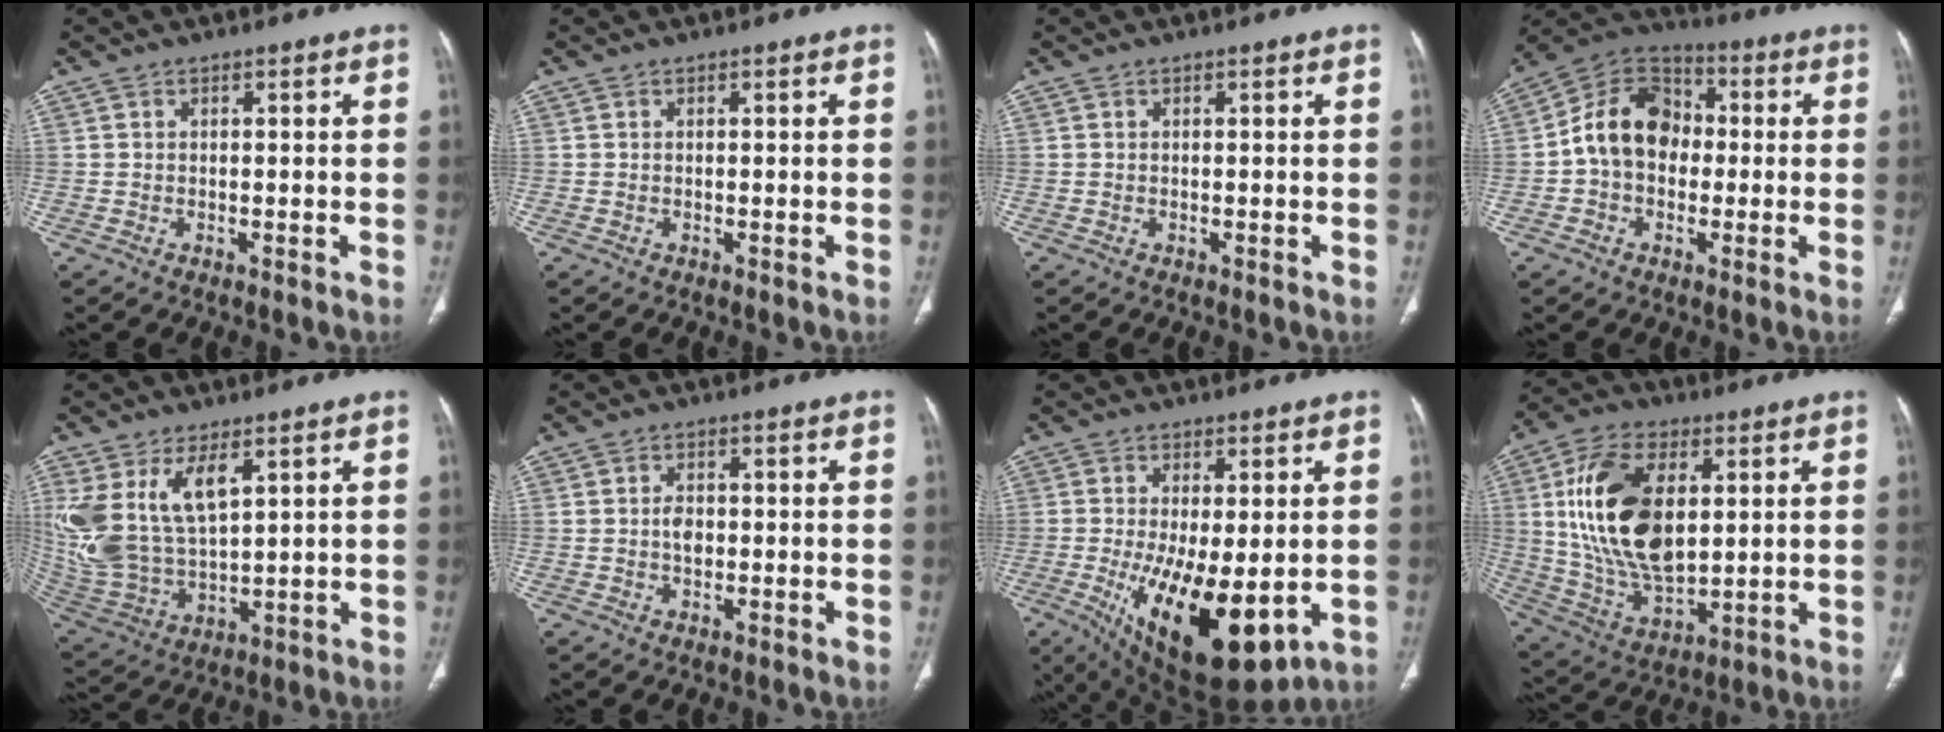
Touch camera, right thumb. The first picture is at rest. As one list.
[{"total": 0.0}, {"total": 0.0}, {"total": 13.4, "force": [-0.3, 10.4, 8.6], "torque": [-0.125, 0.038, -0.020]}, {"total": 16.8, "force": [6.8, 8.7, 12.7], "torque": [-0.262, -0.027, 0.151]}, {"total": 2.6, "force": [-0.1, 1.7, 1.9], "torque": [-0.028, 0.002, -0.003]}, {"total": 18.3, "force": [-4.3, 7.5, 16.1], "torque": [-0.259, -0.027, -0.041]}, {"total": 21.1, "force": [4.1, 11.9, 17.0], "torque": [-0.314, -0.015, 0.083]}]